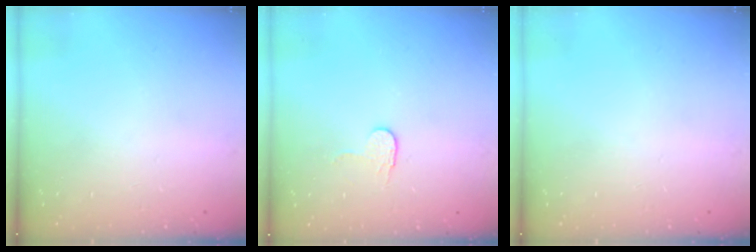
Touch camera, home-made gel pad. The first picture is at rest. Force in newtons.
{"total": 3.8, "press": 3.8, "slide": 0.3}
{"total": 0.0}